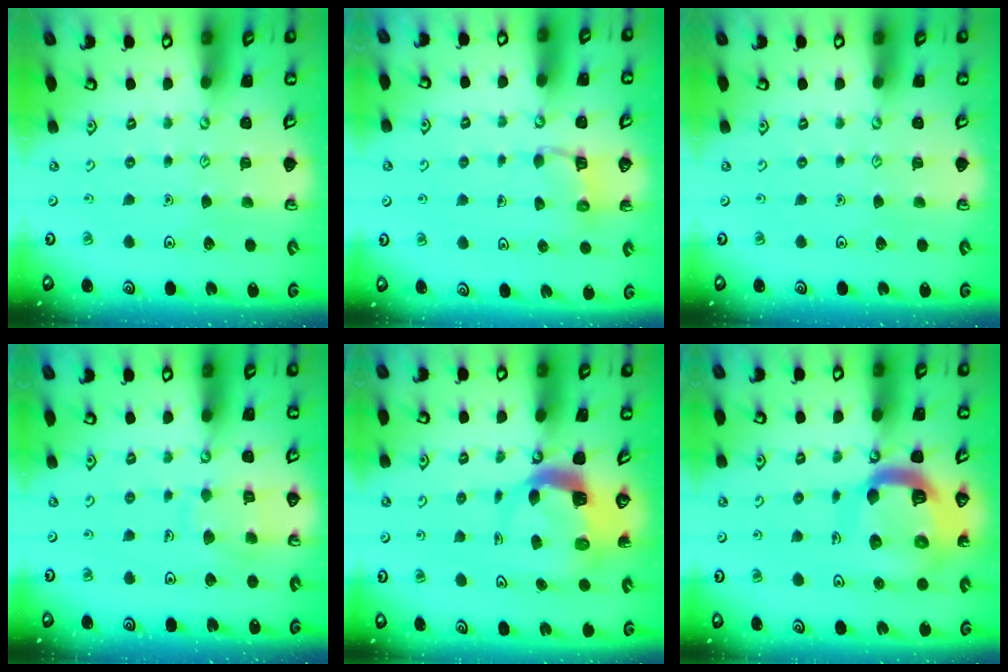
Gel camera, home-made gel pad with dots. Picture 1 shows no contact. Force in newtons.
{"total": 4.7, "press": 4.7, "slide": 0.4}
{"total": 0.0}
{"total": 8.0, "press": 8.0, "slide": 0.8}
{"total": 5.8, "press": 5.8, "slide": 0.6}
{"total": 16.2, "press": 16.1, "slide": 1.8}